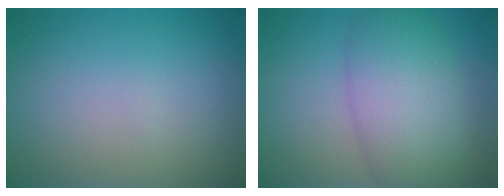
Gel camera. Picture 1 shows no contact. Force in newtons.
{"total": 7.1, "press": 7.1, "slide": 0.2}